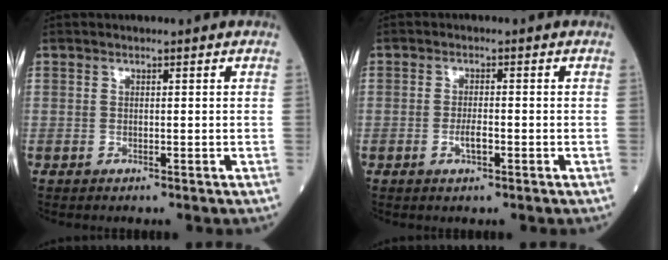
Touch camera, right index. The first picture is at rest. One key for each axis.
{"total": 2.4, "fx": -0.9, "fy": 0.5, "fz": 2.2, "tx": -0.042, "ty": 0.000, "tz": -0.015}